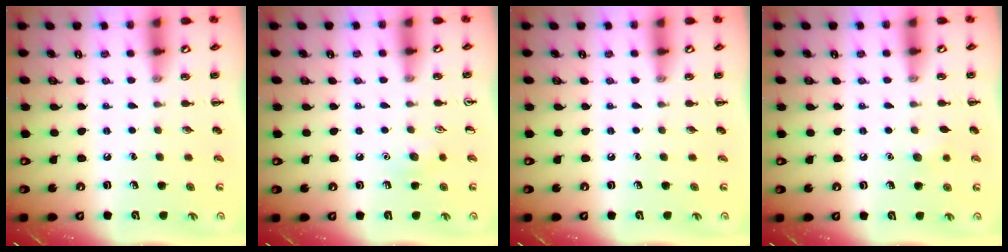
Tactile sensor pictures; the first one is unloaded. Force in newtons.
{"total": 6.8, "press": 6.5, "slide": 2.1}
{"total": 0.0}
{"total": 4.7, "press": 4.5, "slide": 1.2}